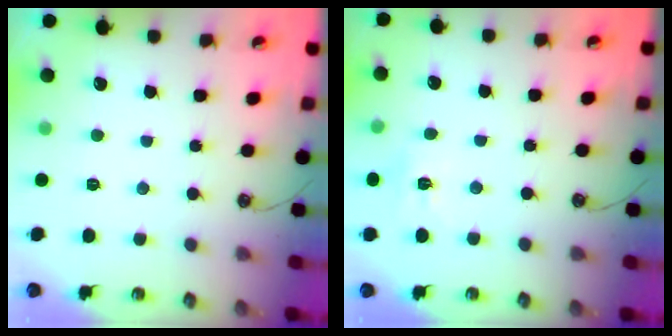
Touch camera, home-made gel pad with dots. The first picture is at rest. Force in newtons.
{"total": 6.7, "press": 6.7, "slide": 0.7}